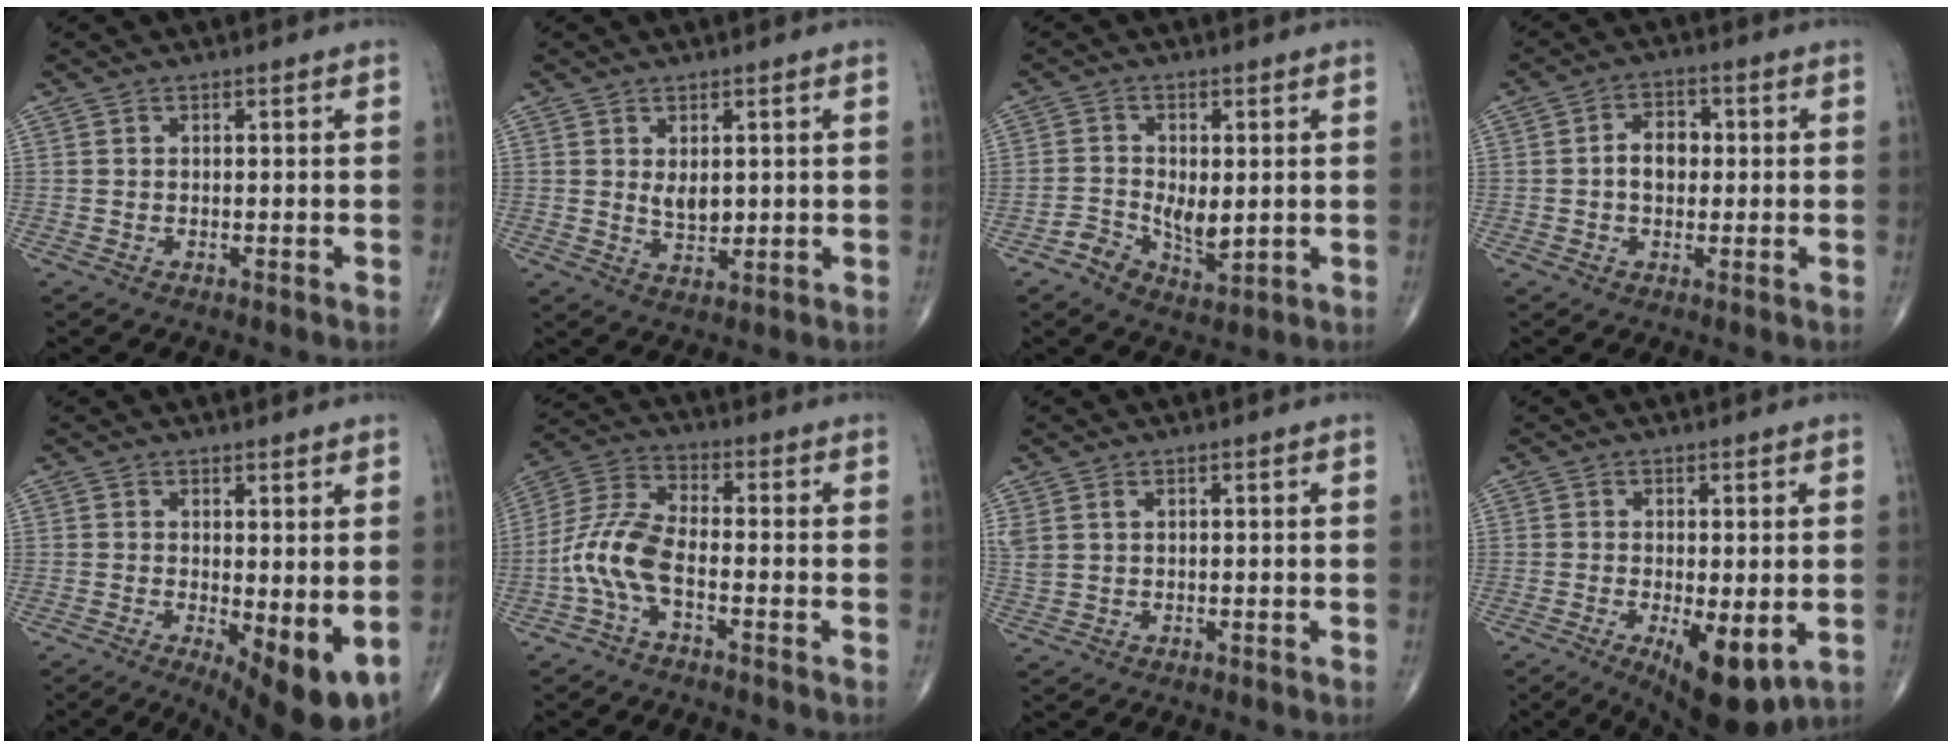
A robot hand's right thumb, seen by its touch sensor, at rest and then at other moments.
{"total": 3.8, "force": [0.9, 2.2, 3.0], "torque": [-0.042, -0.013, 0.021]}
{"total": 6.6, "force": [-0.9, 4.2, 5.0], "torque": [-0.072, 0.003, -0.011]}
{"total": 5.5, "force": [0.1, 4.0, 3.9], "torque": [-0.051, 0.015, -0.005]}
{"total": 9.7, "force": [-1.5, 3.3, 9.0], "torque": [-0.126, -0.025, -0.012]}
{"total": 8.8, "force": [-3.2, 3.3, 7.5], "torque": [-0.175, 0.033, -0.073]}
{"total": 2.4, "force": [1.2, 1.3, 1.7], "torque": [-0.050, 0.010, 0.034]}
{"total": 10.2, "force": [-2.9, 3.9, 8.9], "torque": [-0.132, -0.021, -0.037]}